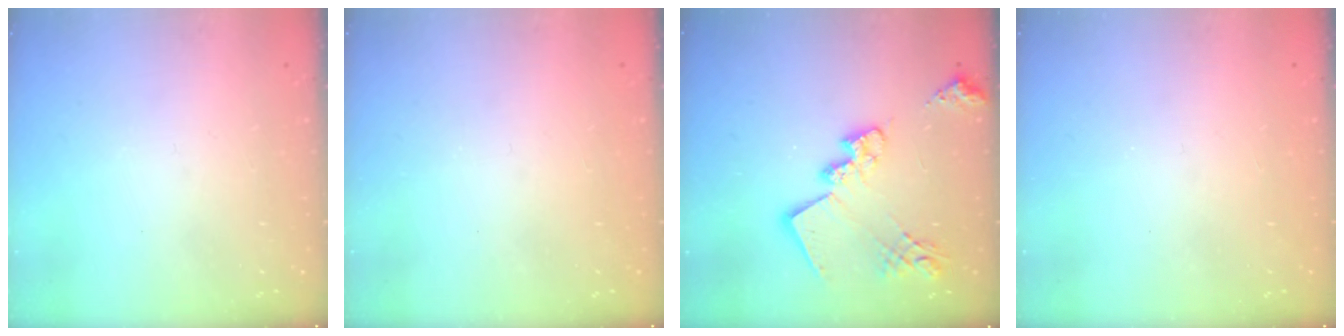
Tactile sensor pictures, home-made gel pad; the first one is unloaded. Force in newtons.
{"total": 1.5, "press": 1.2, "slide": 0.8}
{"total": 18.9, "press": 18.9, "slide": 1.3}
{"total": 1.0, "press": 0.9, "slide": 0.1}